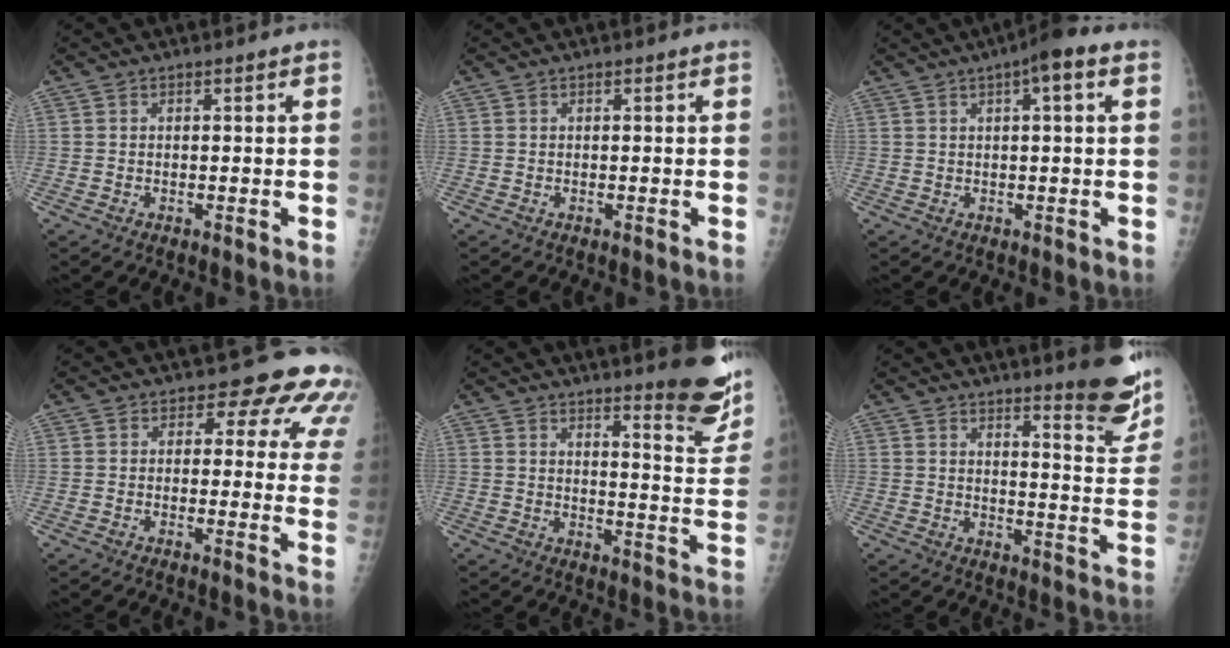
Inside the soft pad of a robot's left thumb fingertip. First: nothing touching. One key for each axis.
{"total": 0.0}
{"total": 5.6, "fx": 2.4, "fy": 1.0, "fz": 5.0, "tx": -0.077, "ty": 0.013, "tz": 0.030}
{"total": 10.4, "fx": 7.3, "fy": 5.9, "fz": 4.5, "tx": 0.005, "ty": -0.025, "tz": 0.054}
{"total": 12.2, "fx": 9.4, "fy": 2.3, "fz": 7.5, "tx": -0.062, "ty": -0.078, "tz": 0.114}
{"total": 11.0, "fx": 8.6, "fy": 1.8, "fz": 6.5, "tx": -0.054, "ty": -0.072, "tz": 0.107}